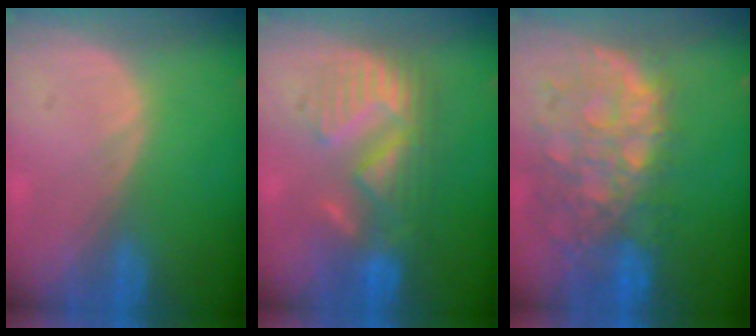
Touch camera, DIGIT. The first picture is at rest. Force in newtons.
{"total": 8.7, "press": 8.7, "slide": 0.6}
{"total": 12.0, "press": 10.0, "slide": 6.7}